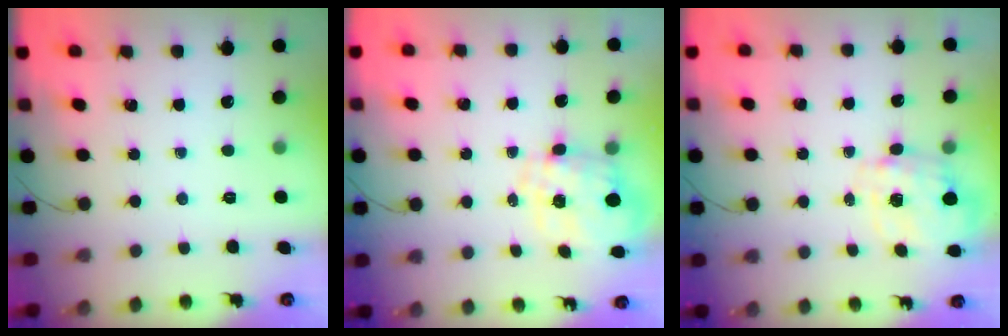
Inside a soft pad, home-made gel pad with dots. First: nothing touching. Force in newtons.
{"total": 2.2, "press": 1.8, "slide": 1.3}
{"total": 2.5, "press": 2.3, "slide": 1.0}